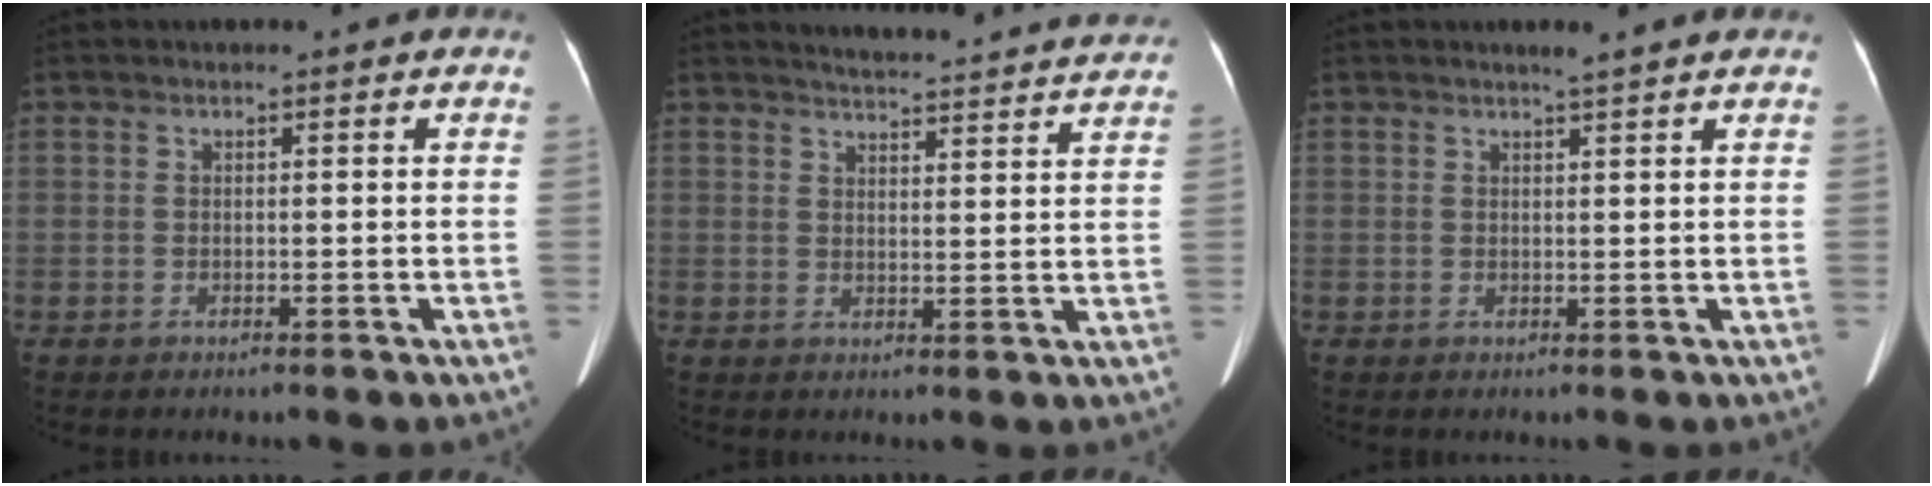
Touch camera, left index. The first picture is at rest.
{"total": 16.0, "force": [15.4, 0.7, 4.6], "torque": [-0.059, -0.008, 0.184]}
{"total": 2.0, "force": [1.7, -0.5, 1.0], "torque": [-0.015, 0.003, 0.029]}